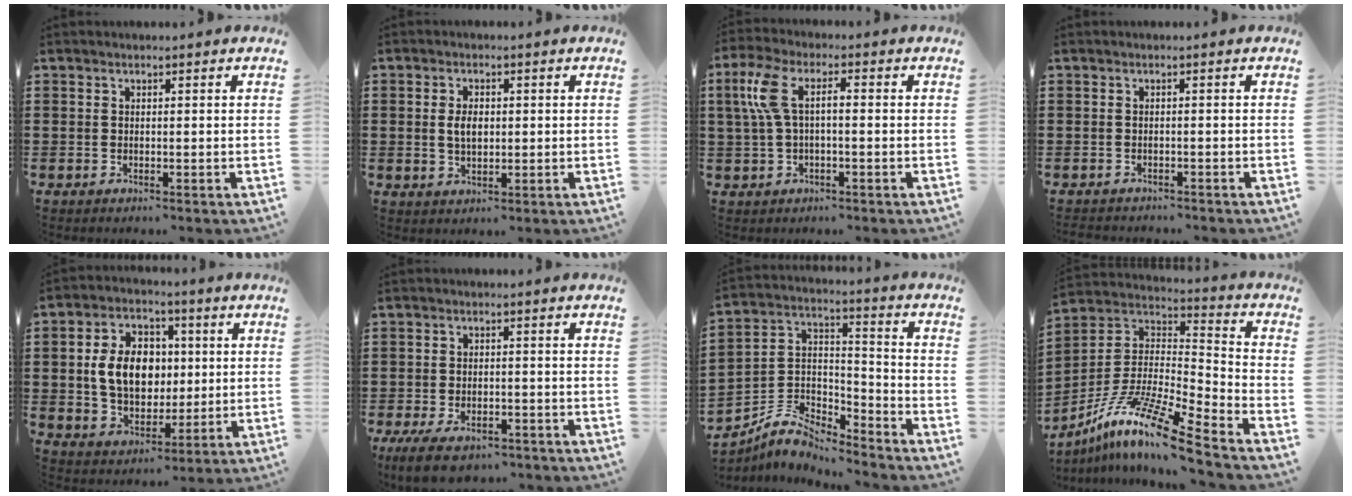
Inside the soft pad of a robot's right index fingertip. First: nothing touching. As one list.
[{"total": 3.3, "force": [0.2, 2.0, 2.7], "torque": [-0.046, 0.005, 0.000]}, {"total": 6.2, "force": [0.4, 2.6, 5.6], "torque": [-0.143, 0.000, -0.007]}, {"total": 1.0, "force": [-0.9, 0.2, -0.2], "torque": [0.002, 0.006, -0.022]}, {"total": 9.9, "force": [0.6, 7.4, 6.6], "torque": [-0.146, 0.014, 0.005]}, {"total": 5.1, "force": [-3.9, 1.6, 2.8], "torque": [-0.056, 0.000, -0.074]}, {"total": 6.9, "force": [-6.0, 2.9, 2.0], "torque": [-0.066, 0.007, -0.125]}, {"total": 12.9, "force": [-9.7, 0.8, 8.4], "torque": [-0.171, 0.006, -0.192]}]